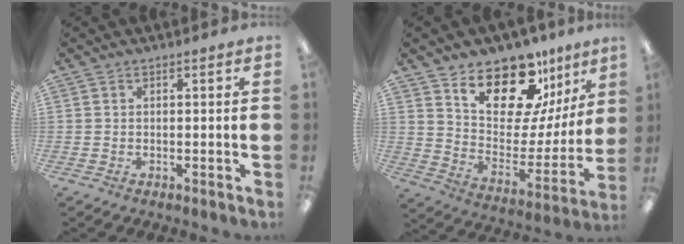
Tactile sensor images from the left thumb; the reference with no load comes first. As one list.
[{"total": 18.8, "force": [14.3, 8.5, 8.8], "torque": [-0.144, -0.104, 0.252]}]